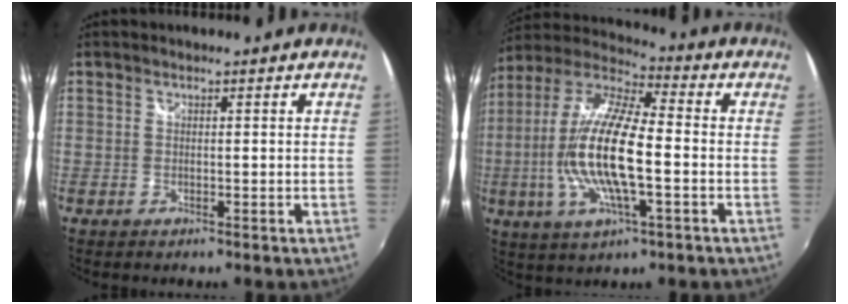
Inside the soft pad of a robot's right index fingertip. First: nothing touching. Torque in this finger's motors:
{"motor_torque": [1.84, -0.30, 1.05, 0.21]}